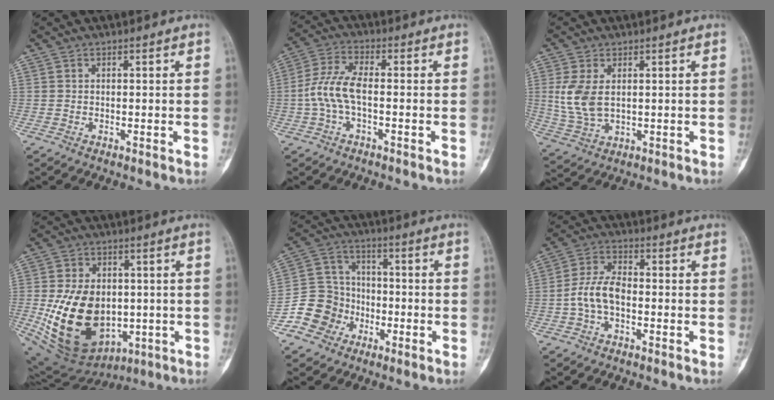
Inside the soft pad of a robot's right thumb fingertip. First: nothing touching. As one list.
[{"total": 7.3, "force": [-1.2, 2.8, 6.6], "torque": [-0.158, 0.022, -0.029]}, {"total": 7.8, "force": [1.3, 4.6, 6.2], "torque": [-0.138, -0.008, 0.040]}, {"total": 20.1, "force": [-2.4, 14.1, 14.1], "torque": [-0.225, -0.004, -0.006]}, {"total": 10.8, "force": [-4.9, 9.3, 2.3], "torque": [-0.002, 0.063, -0.090]}, {"total": 7.2, "force": [-1.6, 4.1, 5.7], "torque": [-0.118, 0.025, -0.038]}]